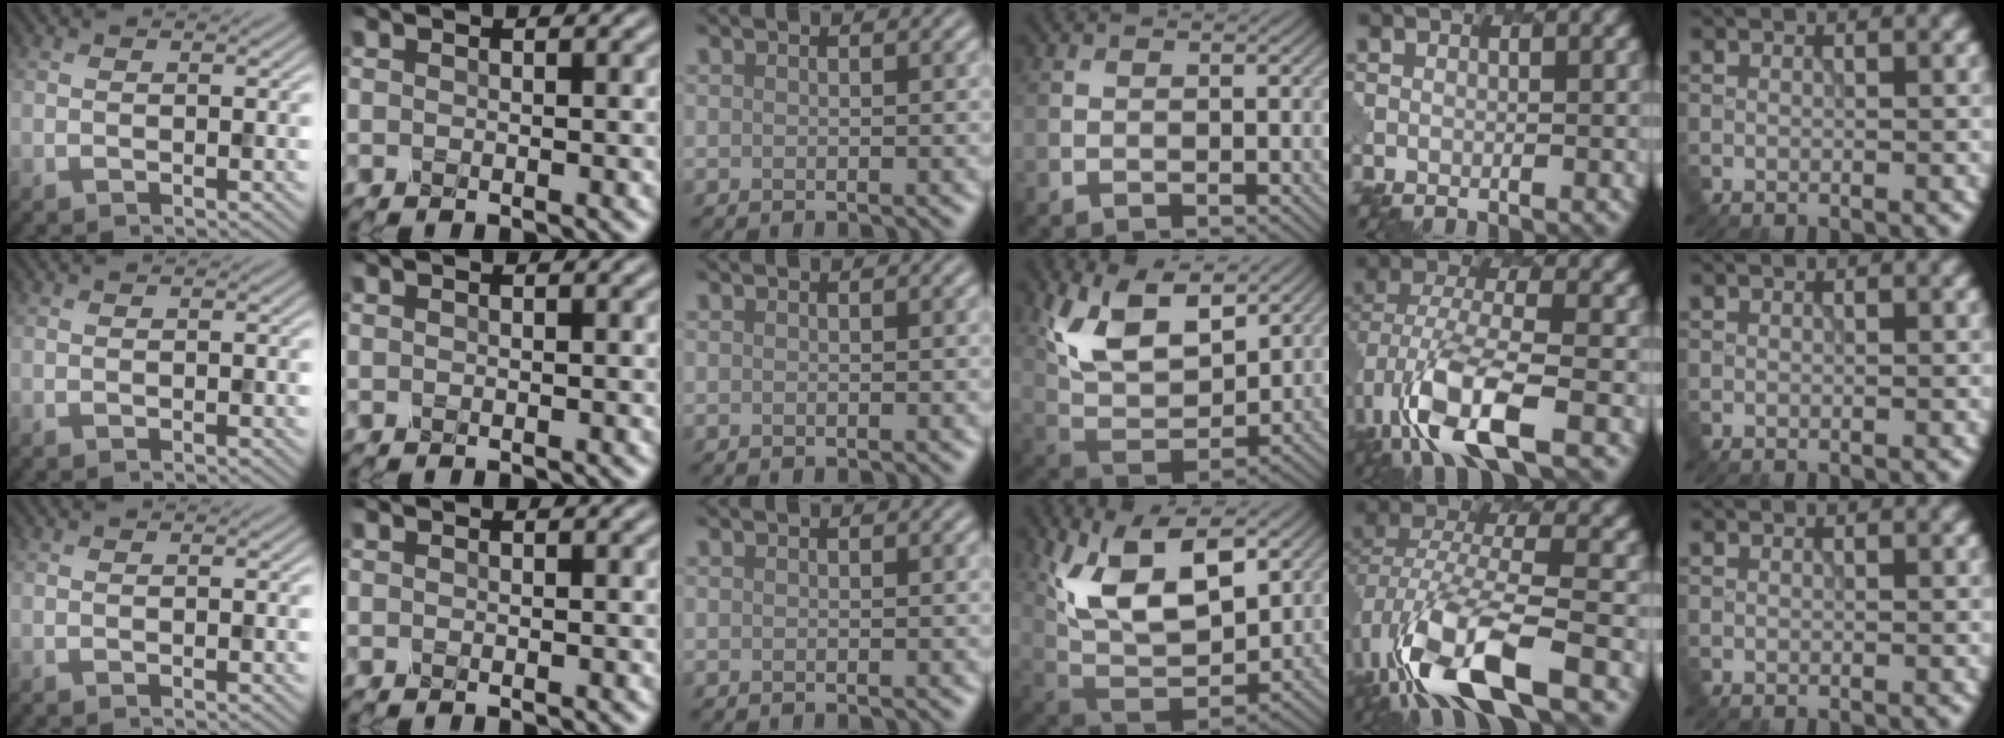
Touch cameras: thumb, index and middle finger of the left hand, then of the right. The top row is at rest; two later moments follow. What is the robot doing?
{"motion": "insert", "object": "pen bag"}